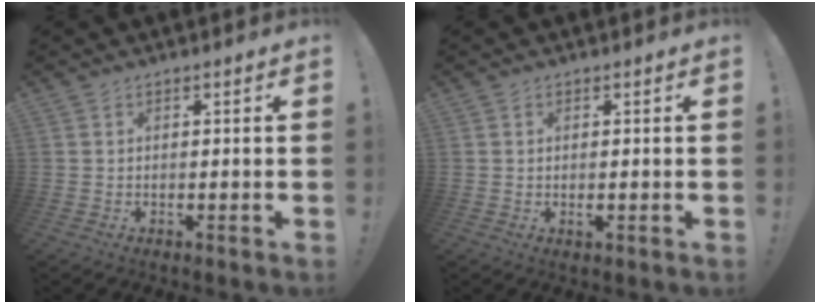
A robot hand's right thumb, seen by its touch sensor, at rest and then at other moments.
{"total": 1.0, "force": [-0.1, 0.4, 0.9], "torque": [-0.012, -0.001, -0.003]}